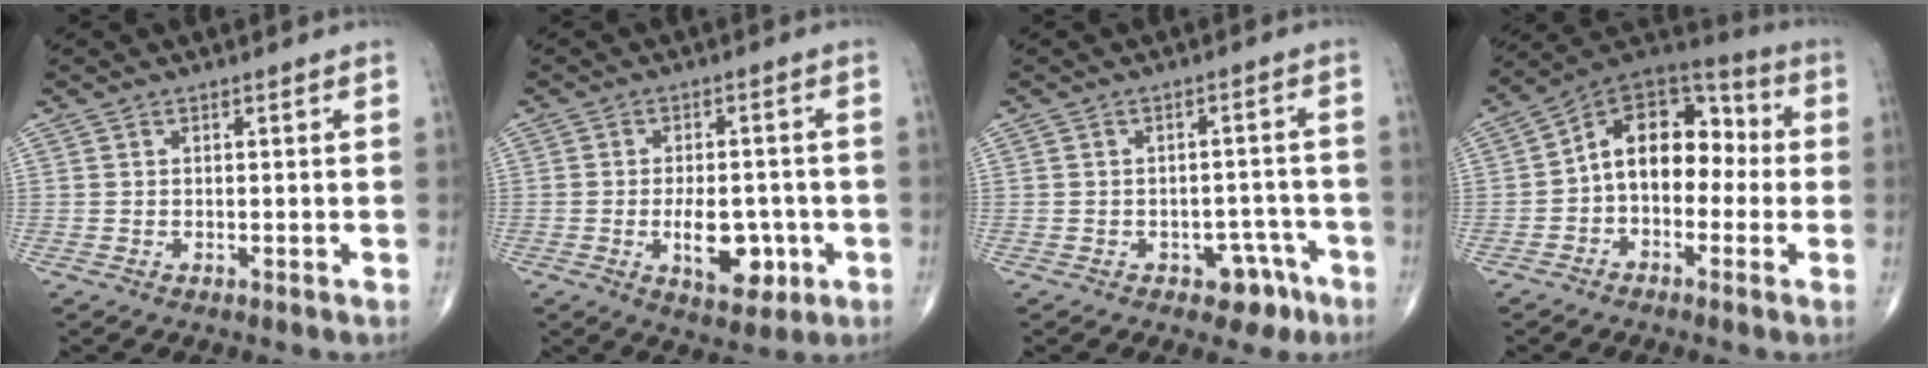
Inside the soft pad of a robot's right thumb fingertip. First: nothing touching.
{"total": 9.1, "force": [-2.5, 4.8, 7.4], "torque": [-0.092, 0.003, -0.027]}
{"total": 5.5, "force": [-3.2, 3.6, 2.7], "torque": [-0.008, 0.031, -0.037]}
{"total": 14.2, "force": [-0.8, 9.6, 10.4], "torque": [-0.123, 0.052, -0.031]}